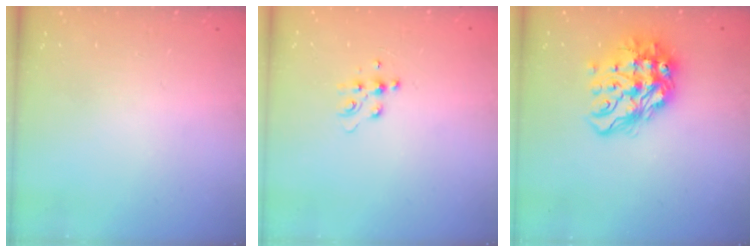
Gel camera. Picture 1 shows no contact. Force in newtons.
{"total": 5.8, "press": 5.8, "slide": 0.7}
{"total": 15.4, "press": 15.4, "slide": 1.5}